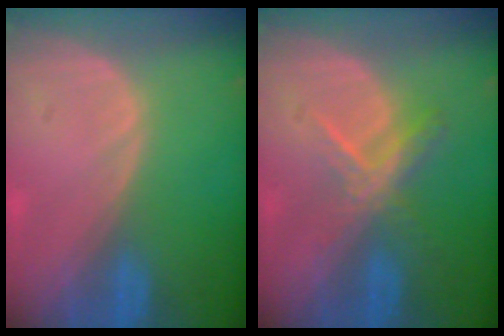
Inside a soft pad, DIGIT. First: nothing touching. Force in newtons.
{"total": 5.7, "press": 5.0, "slide": 2.7}